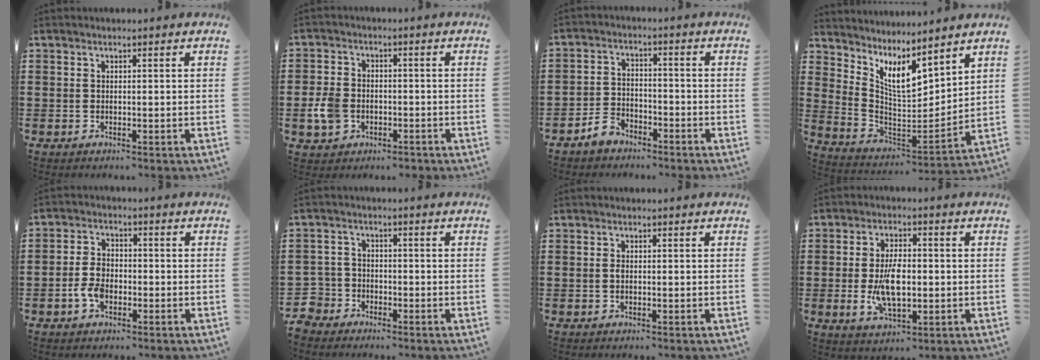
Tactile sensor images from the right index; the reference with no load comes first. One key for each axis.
{"total": 4.9, "fx": -1.8, "fy": 3.6, "fz": 2.8, "tx": -0.079, "ty": -0.001, "tz": -0.039}
{"total": 4.0, "fx": -3.2, "fy": 2.0, "fz": 1.2, "tx": -0.038, "ty": 0.008, "tz": -0.068}
{"total": 6.8, "fx": 5.2, "fy": 2.1, "fz": 3.9, "tx": -0.098, "ty": -0.042, "tz": 0.092}
{"total": 4.4, "fx": -1.6, "fy": 2.8, "fz": 2.9, "tx": -0.075, "ty": 0.000, "tz": -0.036}
{"total": 3.9, "fx": -2.9, "fy": 2.5, "fz": 0.4, "tx": -0.039, "ty": -0.005, "tz": -0.071}
{"total": 1.0, "fx": -0.2, "fy": 0.5, "fz": 0.8, "tx": -0.018, "ty": -0.001, "tz": -0.003}
{"total": 7.8, "fx": -0.8, "fy": 3.8, "fz": 6.8, "tx": -0.144, "ty": -0.008, "tz": -0.021}